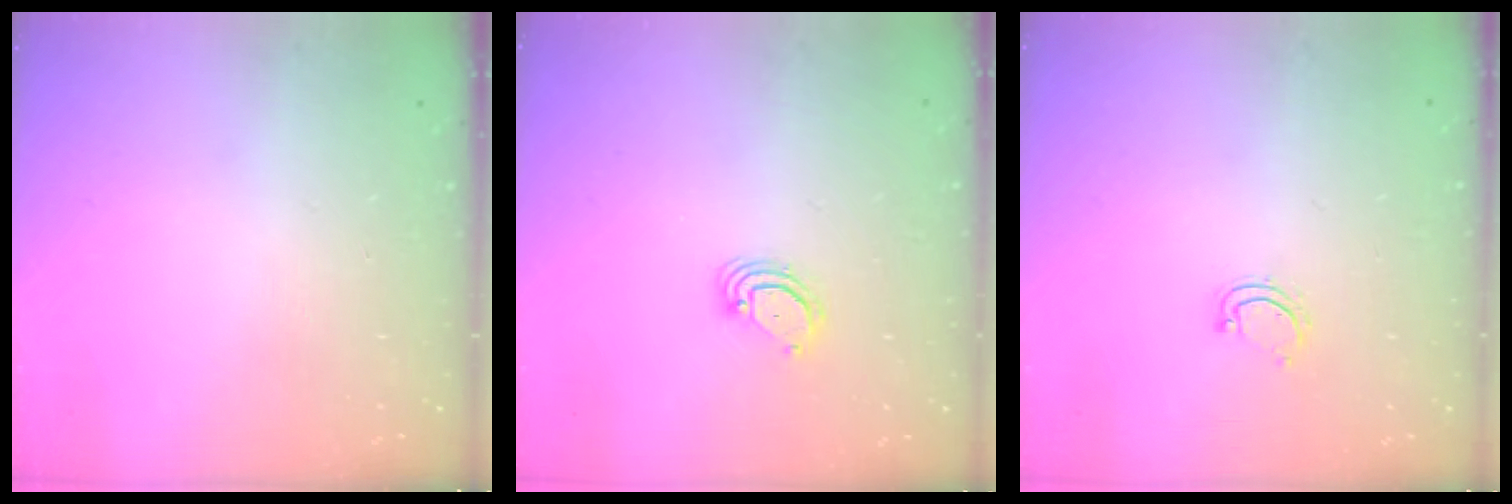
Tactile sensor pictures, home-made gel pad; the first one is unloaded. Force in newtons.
{"total": 3.1, "press": 3.1, "slide": 0.2}
{"total": 3.0, "press": 3.0, "slide": 0.2}